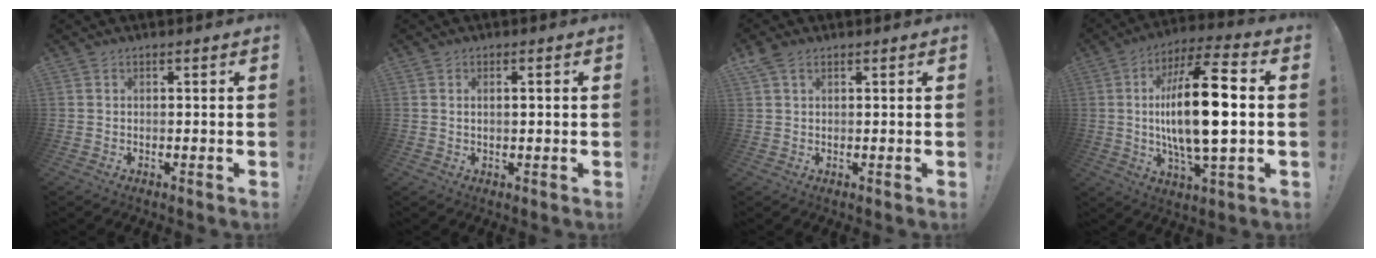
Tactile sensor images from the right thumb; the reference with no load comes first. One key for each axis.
{"total": 1.4, "fx": 0.3, "fy": 0.4, "fz": 1.3, "tx": -0.019, "ty": -0.001, "tz": 0.003}
{"total": 2.9, "fx": 1.6, "fy": 1.6, "fz": 1.8, "tx": -0.033, "ty": -0.002, "tz": 0.031}
{"total": 21.6, "fx": 0.2, "fy": 6.7, "fz": 20.5, "tx": -0.377, "ty": -0.004, "tz": -0.009}